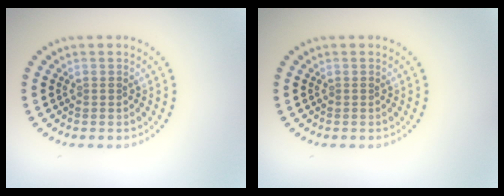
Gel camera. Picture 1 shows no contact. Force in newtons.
{"total": 0.0}